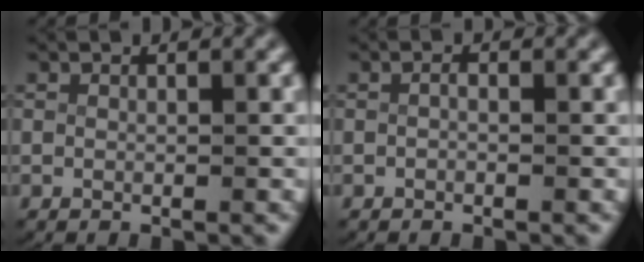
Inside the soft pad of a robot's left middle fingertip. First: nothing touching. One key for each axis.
{"total": 0.5, "fx": -0.3, "fy": 0.1, "fz": 0.4, "tx": -0.013, "ty": -0.004, "tz": -0.002}